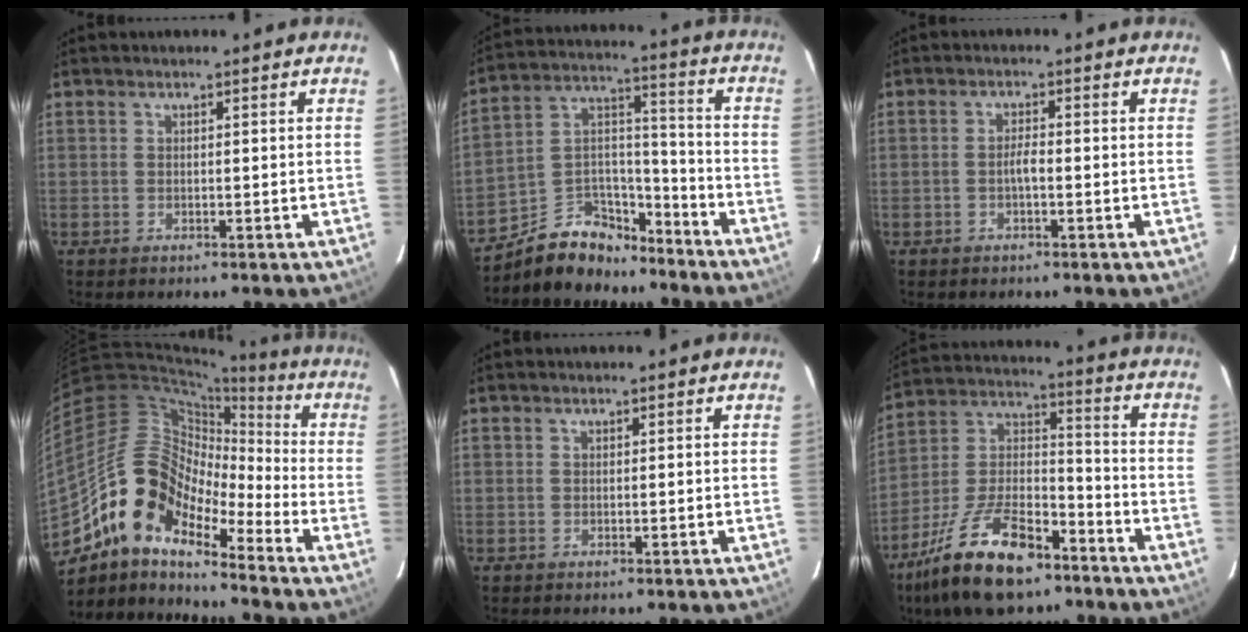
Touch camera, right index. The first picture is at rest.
{"total": 13.3, "force": [-10.5, 6.9, 4.3], "torque": [-0.088, 0.063, -0.170]}
{"total": 1.8, "force": [-0.7, 0.4, 1.6], "torque": [-0.030, 0.007, -0.014]}
{"total": 14.3, "force": [-10.3, 6.2, 7.9], "torque": [-0.128, 0.014, -0.212]}
{"total": 0.0}
{"total": 19.7, "force": [-12.8, 8.4, 12.5], "torque": [-0.254, 0.000, -0.224]}